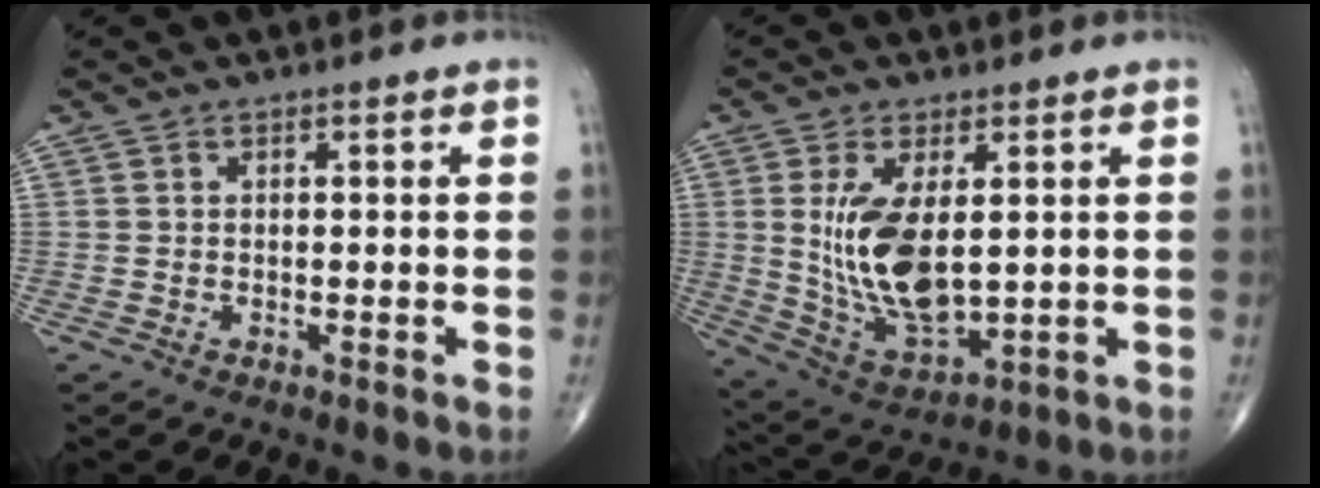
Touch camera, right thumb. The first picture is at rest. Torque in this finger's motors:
{"motor_torque": [-0.12, 0.86, 1.32, 0.44, 0.15]}